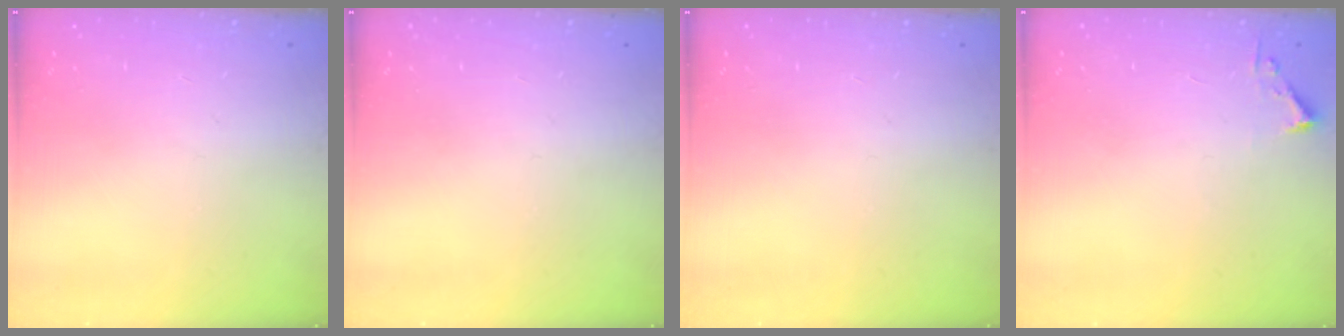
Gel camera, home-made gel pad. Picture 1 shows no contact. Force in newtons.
{"total": 0.0}
{"total": 0.0}
{"total": 2.4, "press": 2.4, "slide": 0.3}